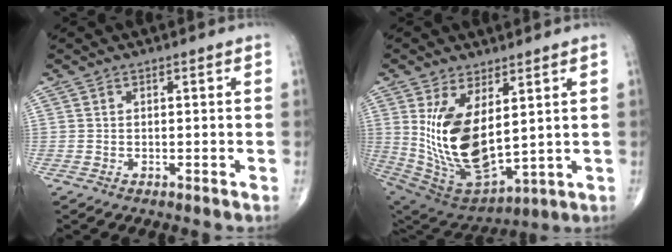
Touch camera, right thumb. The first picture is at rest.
{"total": 17.2, "force": [3.4, 8.6, 14.5], "torque": [-0.274, -0.033, 0.095]}